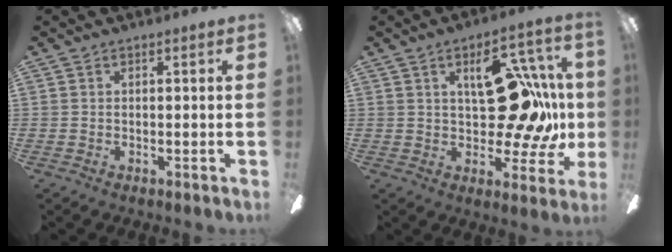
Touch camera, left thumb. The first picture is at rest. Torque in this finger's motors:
{"motor_torque": [0.14, 0.15, 0.17, -0.17, 0.14]}